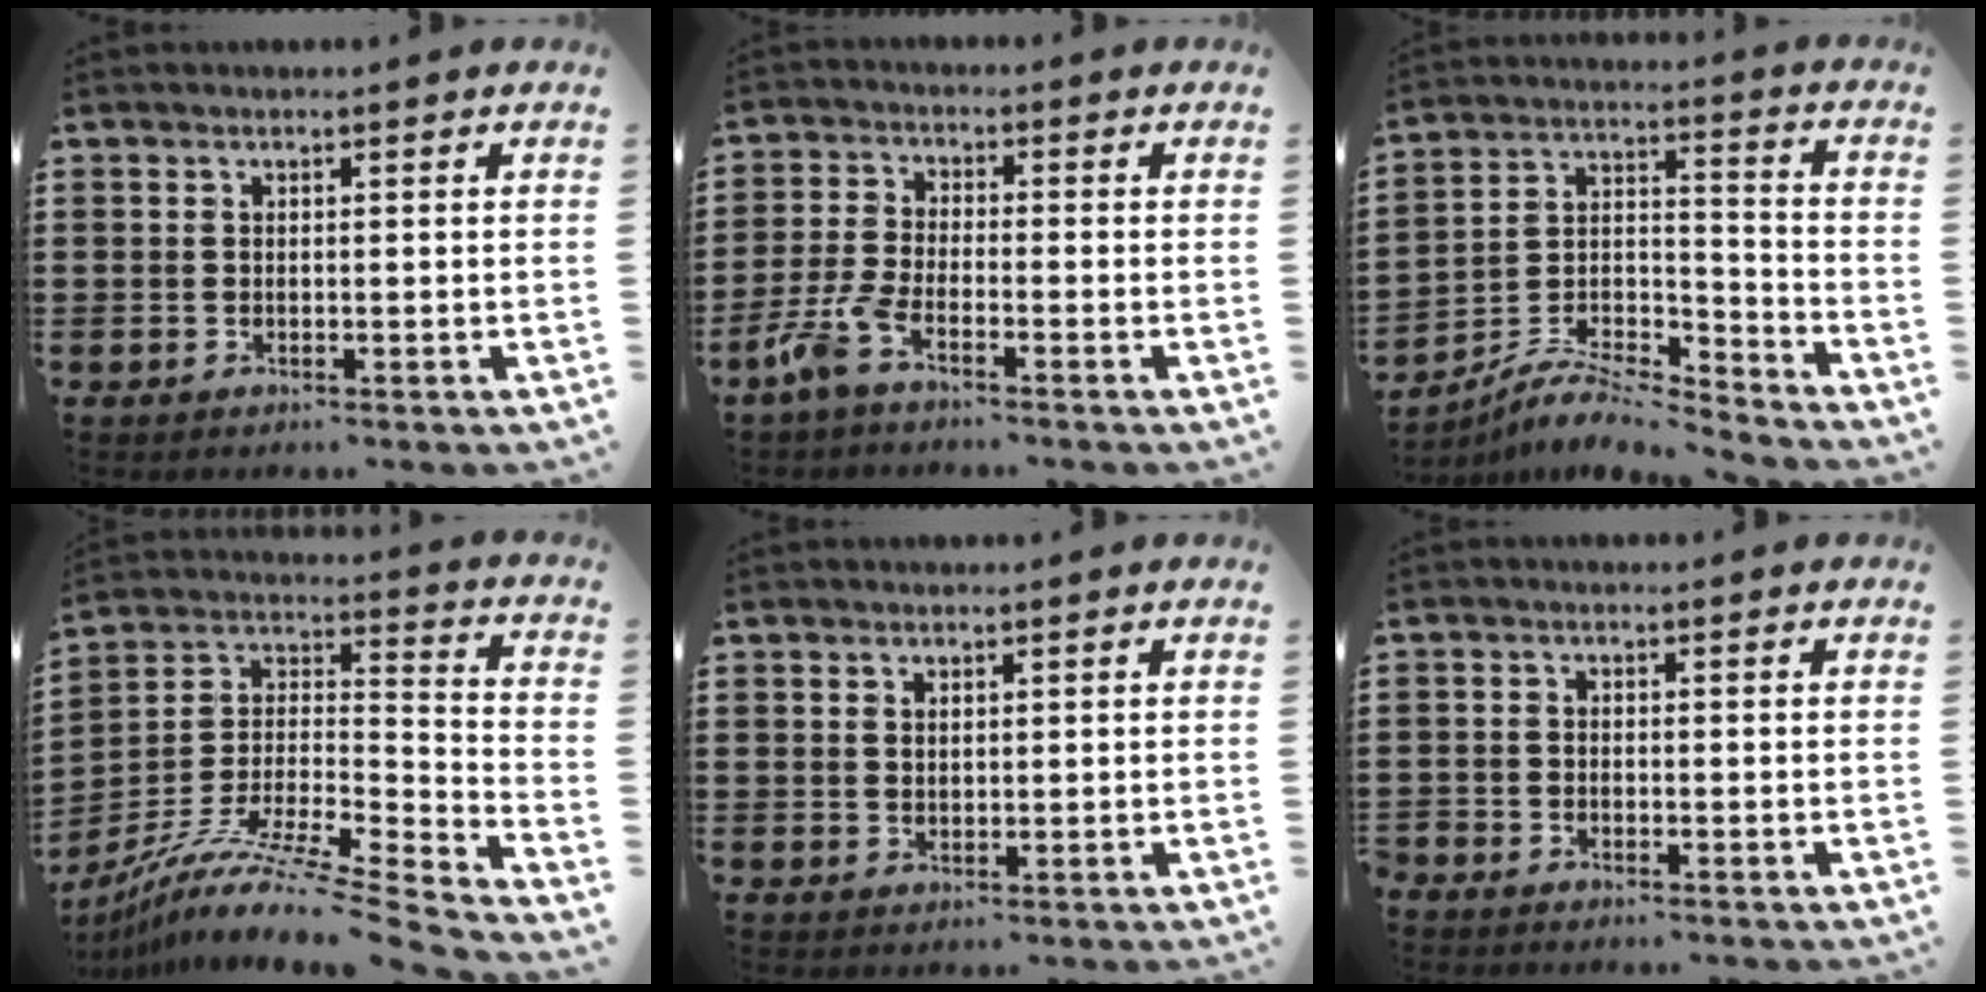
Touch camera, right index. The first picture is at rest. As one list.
[{"total": 5.1, "force": [-3.5, 0.9, 3.6], "torque": [-0.102, -0.016, -0.071]}, {"total": 7.6, "force": [-7.2, 1.4, 2.1], "torque": [-0.041, 0.008, -0.142]}, {"total": 10.4, "force": [-8.4, 0.3, 6.0], "torque": [-0.108, -0.006, -0.165]}, {"total": 1.0, "force": [0.8, 0.6, 0.3], "torque": [-0.008, 0.003, 0.016]}, {"total": 1.2, "force": [-1.1, 0.4, 0.0], "torque": [-0.001, 0.004, -0.025]}]